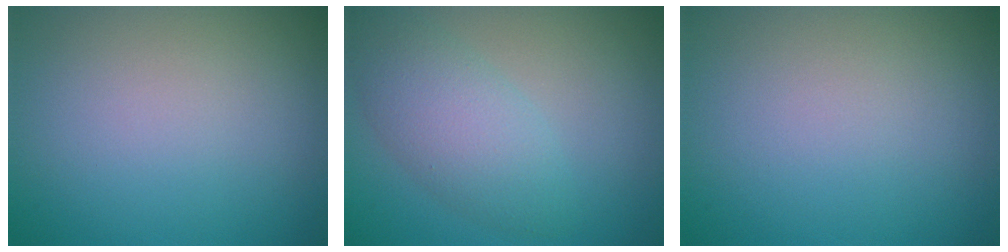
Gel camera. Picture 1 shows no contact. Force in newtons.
{"total": 4.2, "press": 4.2, "slide": 0.0}
{"total": 0.0}